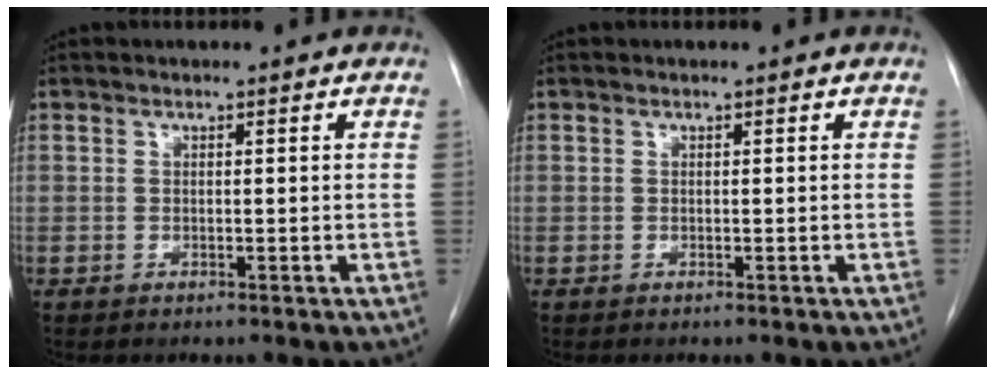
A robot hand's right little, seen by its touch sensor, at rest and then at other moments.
{"total": 0.0}